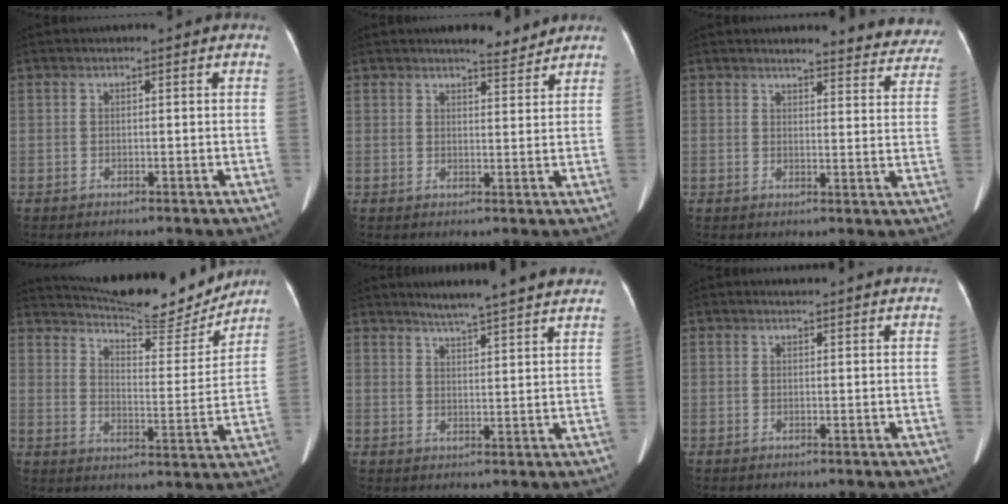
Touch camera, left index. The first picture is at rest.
{"total": 3.9, "force": [3.6, 0.7, 1.2], "torque": [-0.020, -0.004, 0.047]}
{"total": 13.3, "force": [12.6, 2.3, 3.2], "torque": [-0.004, -0.044, 0.117]}
{"total": 18.1, "force": [17.1, 2.6, 5.3], "torque": [-0.086, -0.034, 0.236]}
{"total": 17.6, "force": [16.1, 0.5, 7.2], "torque": [-0.101, -0.012, 0.199]}
{"total": 6.0, "force": [5.9, 0.2, 1.2], "torque": [-0.013, 0.010, 0.052]}